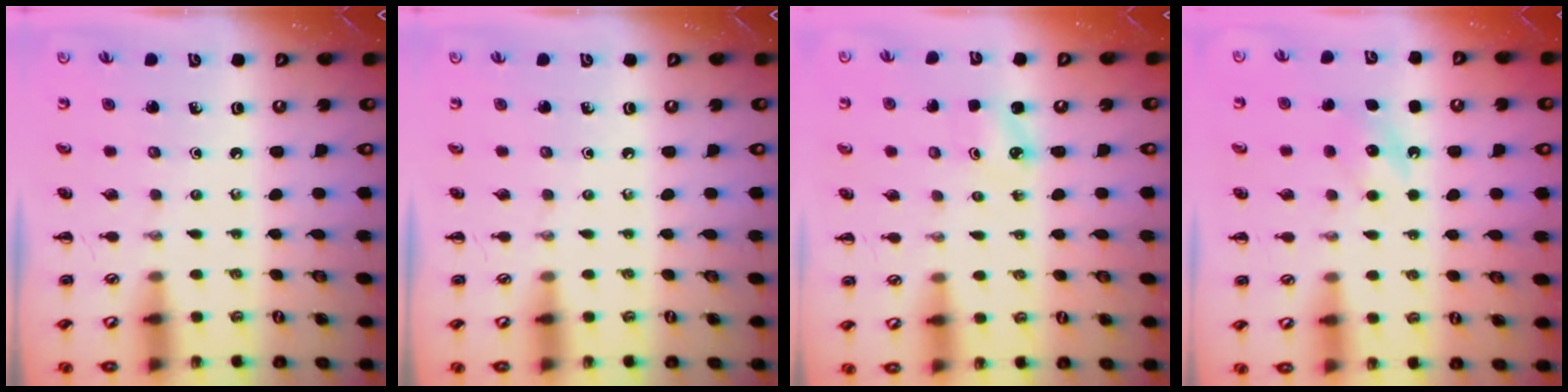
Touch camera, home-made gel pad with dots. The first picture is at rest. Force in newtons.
{"total": 0.0}
{"total": 1.9, "press": 1.8, "slide": 0.5}
{"total": 4.9, "press": 4.7, "slide": 1.4}